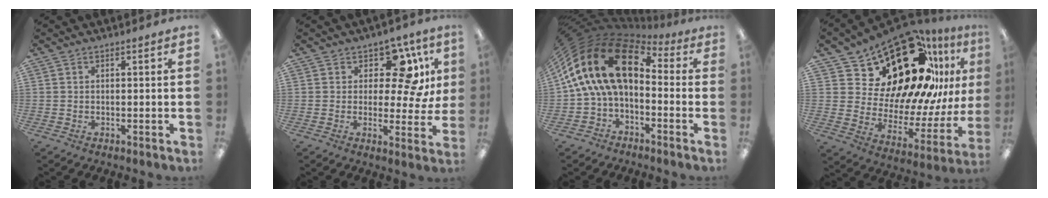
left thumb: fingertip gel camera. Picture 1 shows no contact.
{"total": 12.5, "force": [6.0, 6.9, 8.6], "torque": [-0.129, -0.026, 0.106]}
{"total": 19.4, "force": [2.7, 11.5, 15.4], "torque": [-0.305, 0.001, 0.048]}
{"total": 29.2, "force": [15.7, 15.5, 19.2], "torque": [-0.310, -0.115, 0.295]}